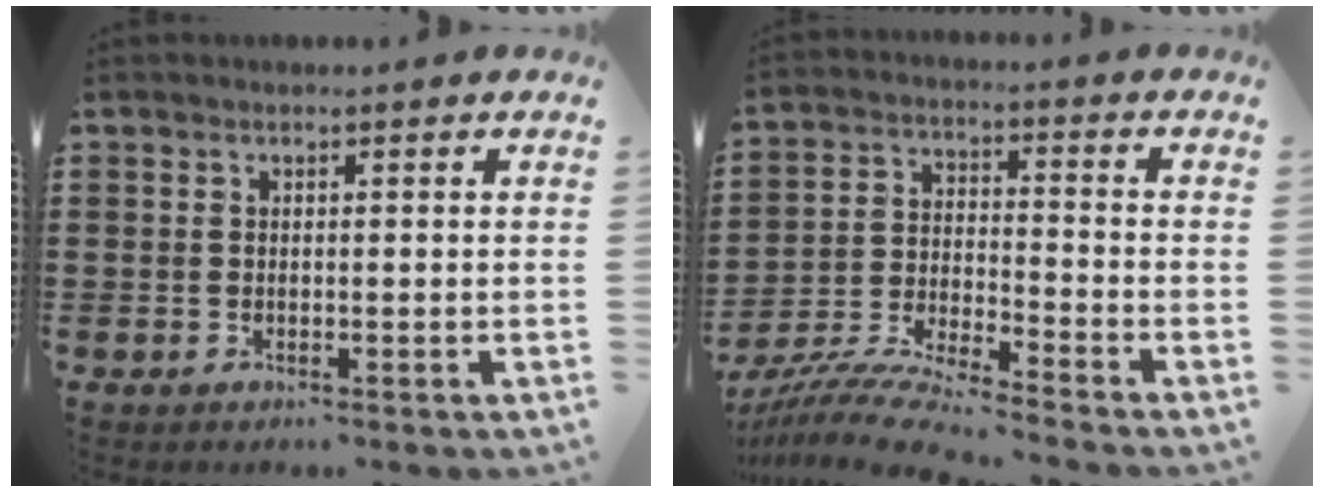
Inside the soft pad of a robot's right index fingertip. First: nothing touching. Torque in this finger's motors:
{"motor_torque": [2.14, 0.00, -0.07, -0.01]}